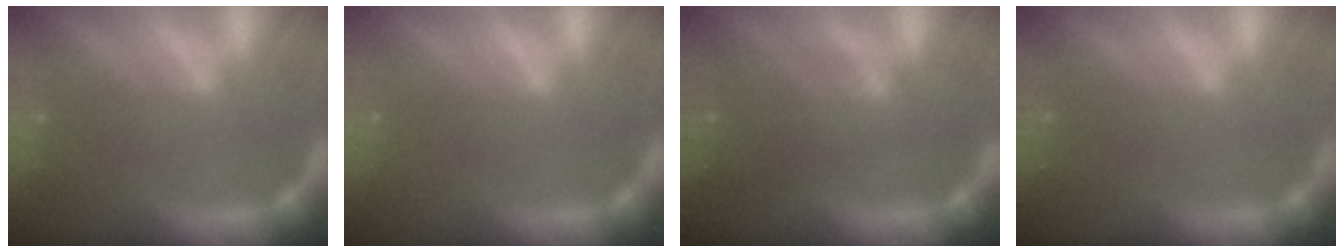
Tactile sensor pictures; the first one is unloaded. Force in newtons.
{"total": 0.0}
{"total": 4.6}
{"total": 0.0}